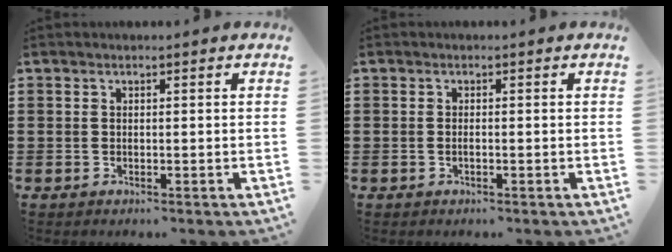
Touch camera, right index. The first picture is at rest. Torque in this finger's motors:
{"motor_torque": [0.98, 1.16, -0.02, -0.01]}